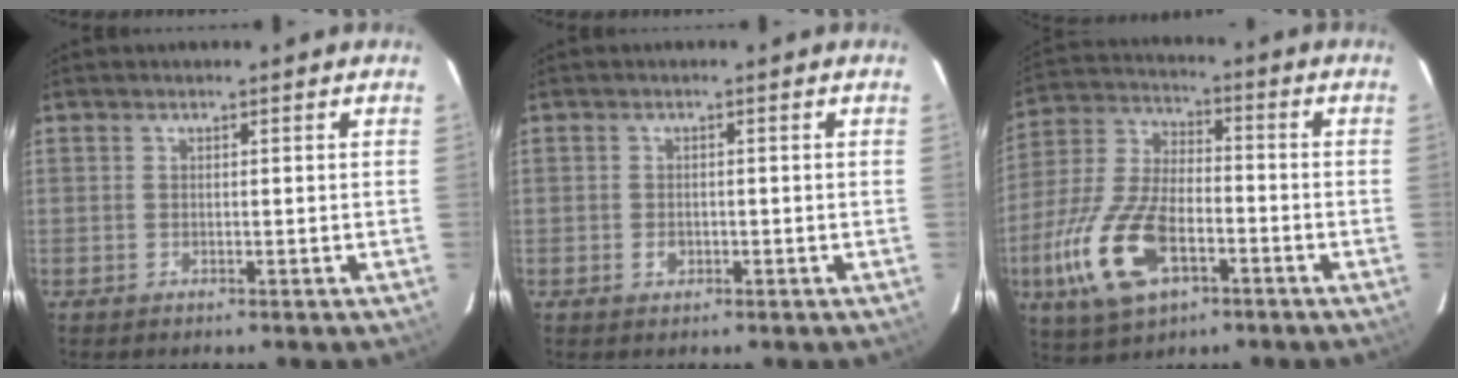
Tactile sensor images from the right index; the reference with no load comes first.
{"total": 1.6, "force": [-0.5, 1.3, 0.8], "torque": [-0.012, 0.001, -0.007]}
{"total": 17.5, "force": [-7.1, 8.9, 13.3], "torque": [-0.304, -0.012, -0.127]}